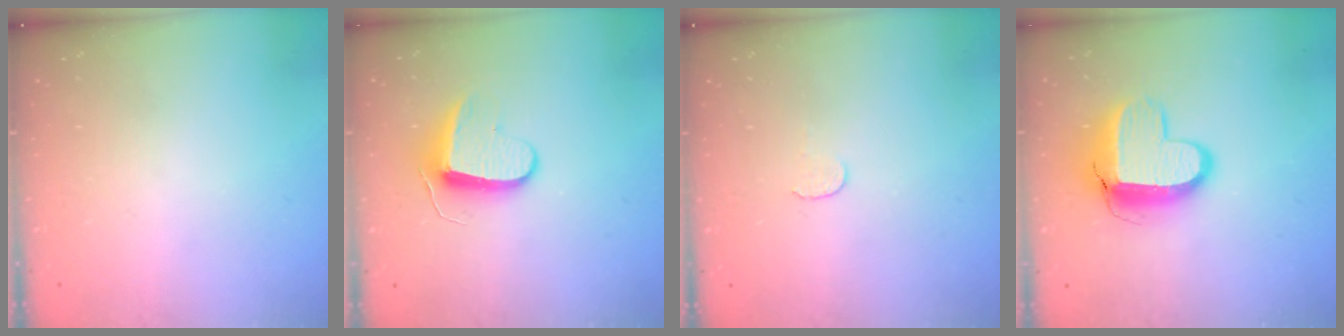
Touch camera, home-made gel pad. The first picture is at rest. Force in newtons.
{"total": 8.7, "press": 8.7, "slide": 0.5}
{"total": 3.9, "press": 3.9, "slide": 0.3}
{"total": 12.8, "press": 12.8, "slide": 1.0}